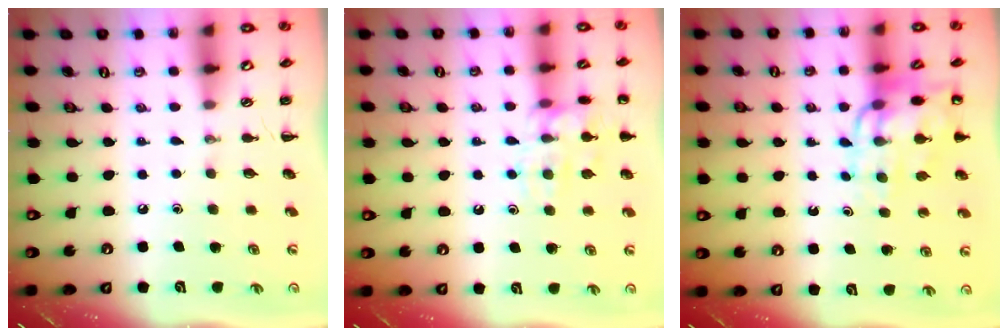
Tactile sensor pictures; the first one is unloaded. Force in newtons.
{"total": 12.7, "press": 12.7, "slide": 0.7}
{"total": 12.0, "press": 11.7, "slide": 2.2}